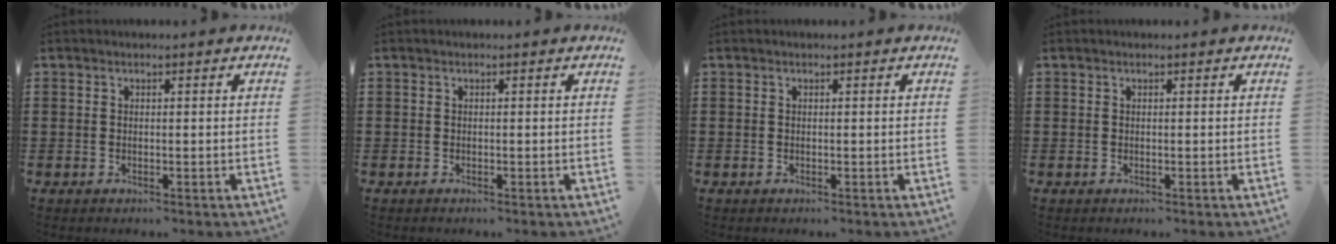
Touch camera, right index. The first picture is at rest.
{"total": 0.0}
{"total": 0.0}
{"total": 0.0}